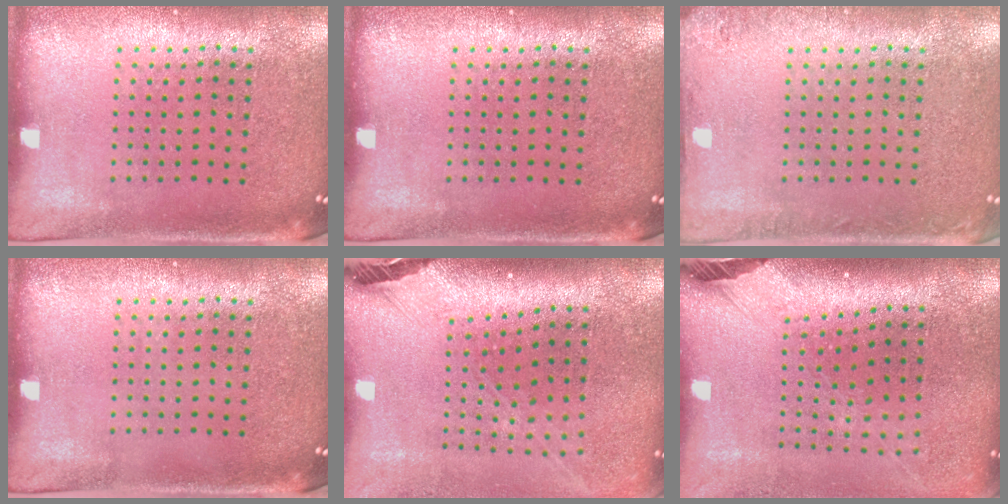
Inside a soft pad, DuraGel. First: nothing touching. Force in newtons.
{"total": 0.0}
{"total": 1.4, "press": 1.4, "slide": 0.1}
{"total": 0.0}
{"total": 2.8, "press": 2.0, "slide": 1.9}
{"total": 2.7, "press": 2.0, "slide": 1.8}